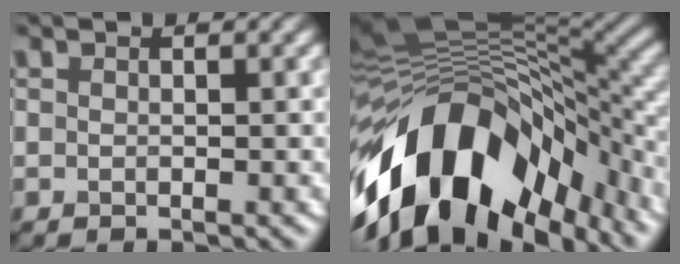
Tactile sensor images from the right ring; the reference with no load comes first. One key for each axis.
{"total": 16.1, "fx": -6.7, "fy": 8.8, "fz": 11.7, "tx": -0.211, "ty": 0.006, "tz": -0.121}